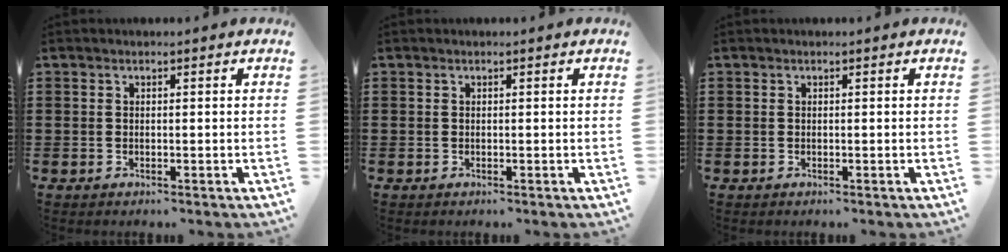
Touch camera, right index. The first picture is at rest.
{"total": 0.0}
{"total": 0.0}